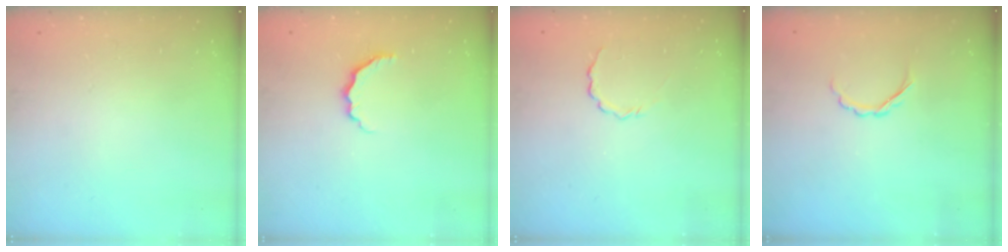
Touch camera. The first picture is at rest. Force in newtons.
{"total": 4.3, "press": 4.2, "slide": 0.8}
{"total": 2.7, "press": 2.5, "slide": 0.8}
{"total": 2.7, "press": 2.6, "slide": 0.8}